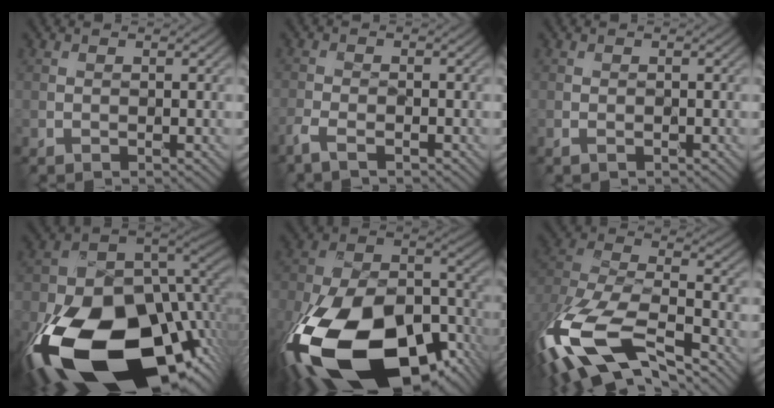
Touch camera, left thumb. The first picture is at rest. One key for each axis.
{"total": 2.9, "fx": -2.1, "fy": 0.8, "fz": 1.8, "tx": -0.046, "ty": -0.006, "tz": -0.050}
{"total": 0.9, "fx": -0.5, "fy": 0.5, "fz": 0.6, "tx": -0.015, "ty": -0.002, "tz": -0.009}
{"total": 22.8, "fx": -9.9, "fy": 12.6, "fz": 16.2, "tx": -0.362, "ty": -0.073, "tz": -0.115}
{"total": 23.4, "fx": -12.2, "fy": 12.1, "fz": 15.9, "tx": -0.373, "ty": -0.082, "tz": -0.161}
{"total": 16.6, "fx": -9.0, "fy": 7.9, "fz": 11.4, "tx": -0.295, "ty": -0.034, "tz": -0.149}